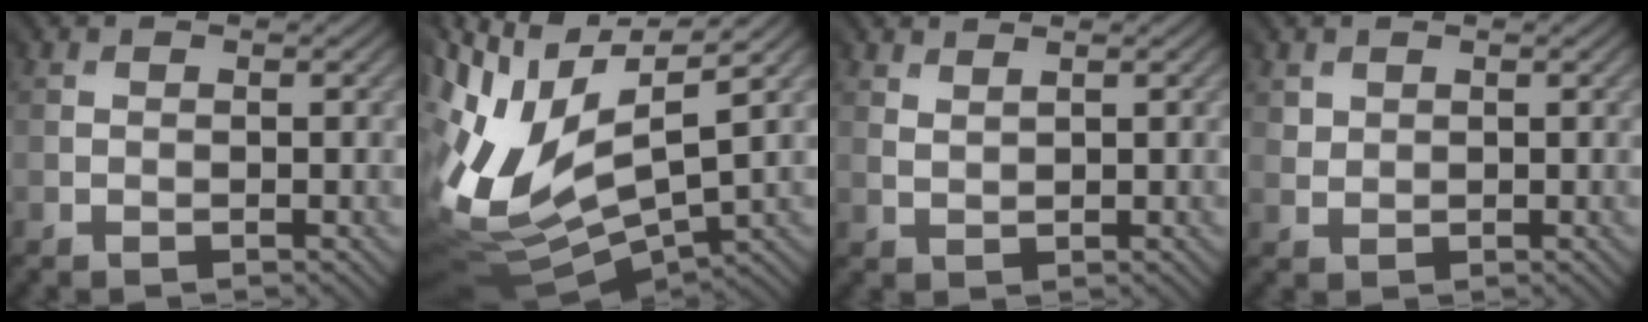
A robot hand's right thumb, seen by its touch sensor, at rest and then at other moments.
{"total": 13.1, "force": [3.1, 5.8, 11.3], "torque": [-0.261, -0.002, 0.068]}
{"total": 2.3, "force": [2.1, -0.1, -0.9], "torque": [0.016, 0.006, 0.045]}
{"total": 2.7, "force": [2.2, 1.6, -0.3], "torque": [0.009, 0.003, 0.040]}